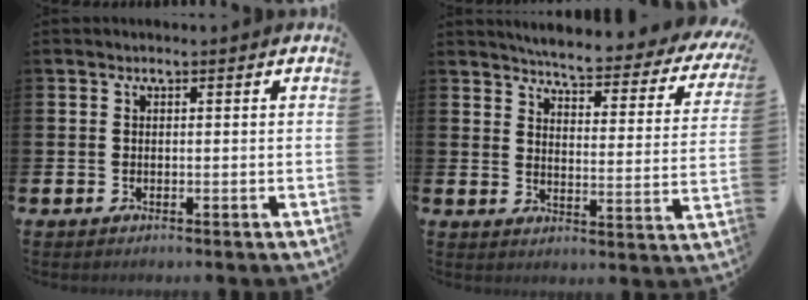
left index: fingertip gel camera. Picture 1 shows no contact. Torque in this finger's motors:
{"motor_torque": [1.09, -1.05, 0.39, 0.11]}